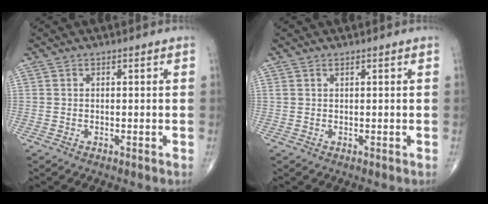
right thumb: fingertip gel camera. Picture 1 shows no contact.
{"total": 0.6, "force": [0.5, 0.2, 0.4], "torque": [-0.010, 0.006, 0.011]}